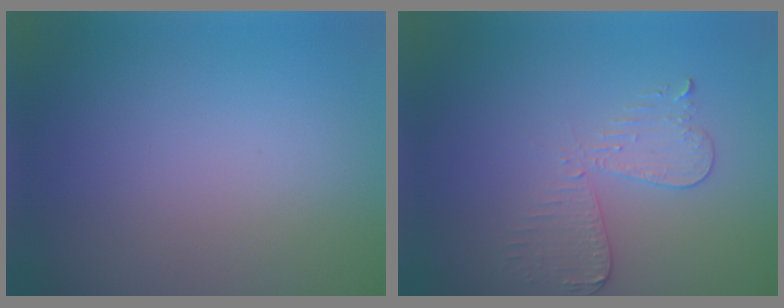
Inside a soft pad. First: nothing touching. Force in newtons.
{"total": 2.9, "press": 2.7, "slide": 1.2}